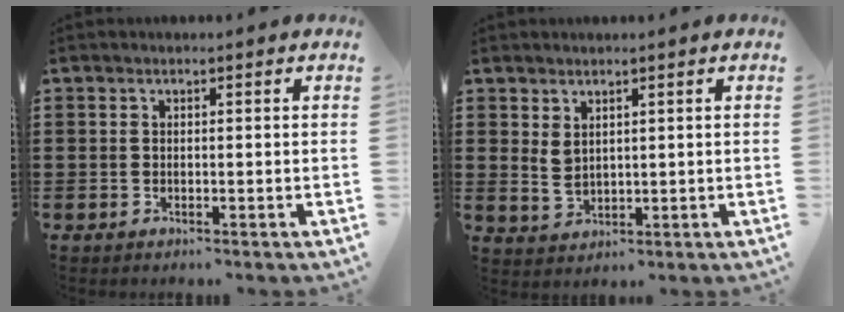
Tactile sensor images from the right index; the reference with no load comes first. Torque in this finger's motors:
{"motor_torque": [-0.19, 0.56, -0.10, -0.01]}